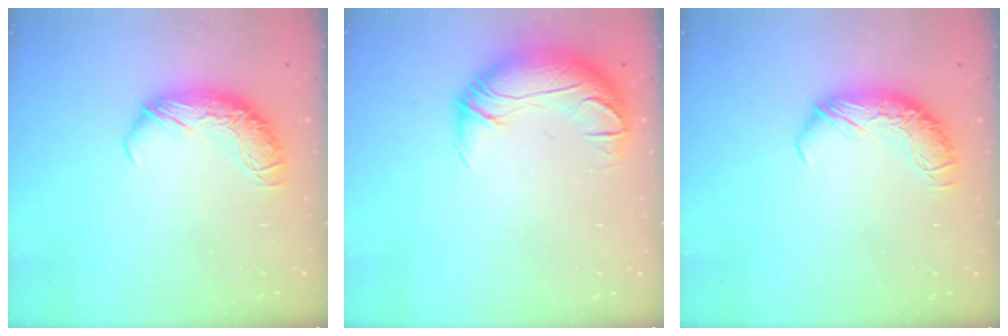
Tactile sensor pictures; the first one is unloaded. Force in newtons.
{"total": 2.9, "press": 0.9, "slide": 2.8}
{"total": 0.0}